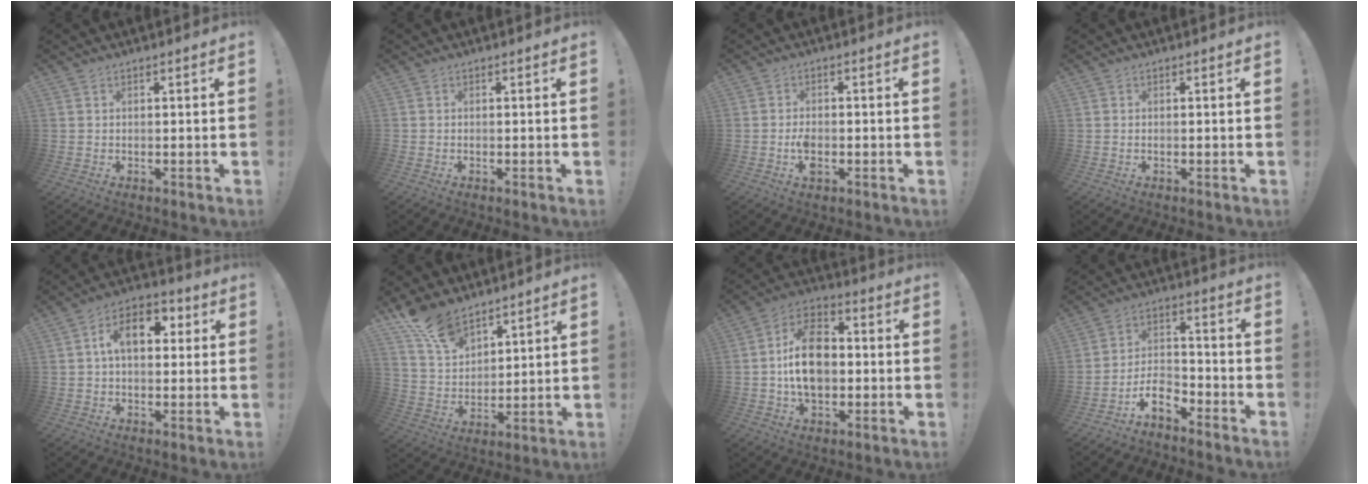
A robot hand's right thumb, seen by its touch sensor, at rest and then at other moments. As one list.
[{"total": 0.7, "force": [-0.2, -0.2, 0.6], "torque": [-0.014, 0.002, -0.003]}, {"total": 3.5, "force": [-1.3, 1.9, 2.6], "torque": [-0.044, 0.003, -0.024]}, {"total": 0.0}, {"total": 11.0, "force": [2.4, 6.6, 8.4], "torque": [-0.127, 0.013, 0.040]}, {"total": 12.1, "force": [9.6, 5.9, 4.5], "torque": [-0.084, -0.058, 0.185]}, {"total": 15.0, "force": [-1.1, 10.5, 10.7], "torque": [-0.184, 0.016, -0.022]}, {"total": 9.3, "force": [-7.4, 4.0, 3.7], "torque": [-0.060, 0.045, -0.136]}]